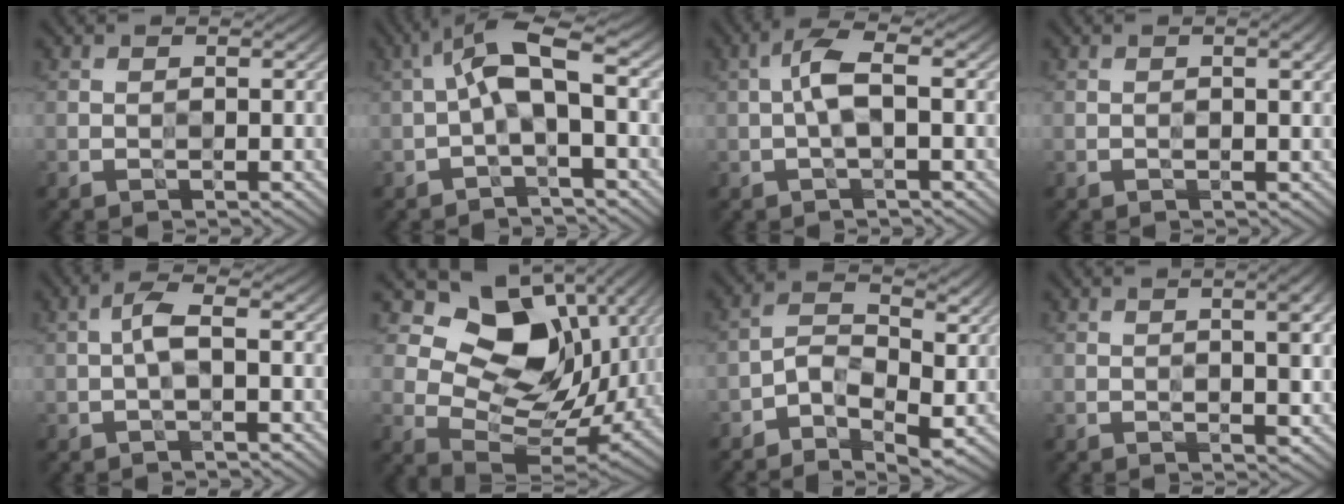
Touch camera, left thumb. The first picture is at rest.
{"total": 7.1, "force": [-0.2, 2.3, 6.7], "torque": [-0.135, 0.025, -0.018]}
{"total": 3.7, "force": [0.0, 1.0, 3.6], "torque": [-0.079, 0.014, -0.008]}
{"total": 1.9, "force": [0.6, 0.3, 1.8], "torque": [-0.027, 0.002, 0.006]}
{"total": 2.6, "force": [0.0, 0.6, 2.5], "torque": [-0.056, 0.012, -0.007]}
{"total": 15.3, "force": [6.4, 9.9, 9.7], "torque": [-0.165, 0.006, 0.115]}
{"total": 5.3, "force": [-1.8, 3.0, 4.0], "torque": [-0.075, 0.000, -0.041]}
{"total": 4.8, "force": [1.0, 0.9, 4.6], "torque": [-0.068, 0.006, 0.019]}